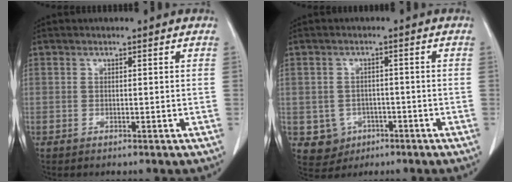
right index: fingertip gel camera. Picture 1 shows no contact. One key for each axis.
{"total": 4.5, "fx": -1.5, "fy": 4.3, "fz": 0.6, "tx": 0.000, "ty": 0.010, "tz": -0.011}